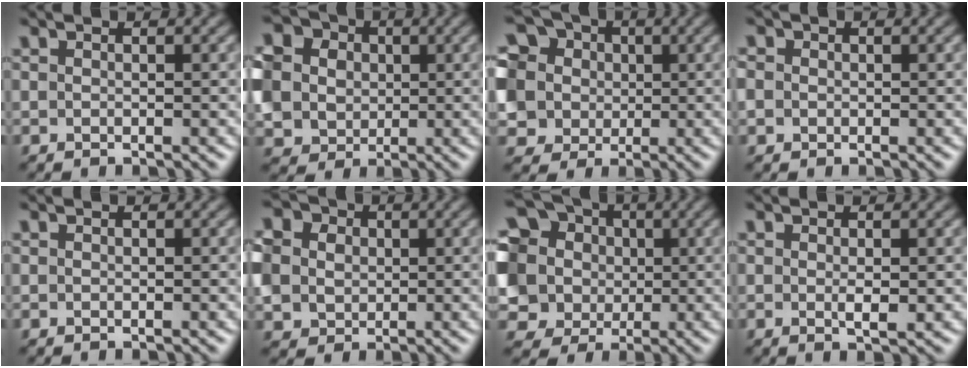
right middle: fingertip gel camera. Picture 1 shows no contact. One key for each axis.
{"total": 11.0, "fx": 0.5, "fy": 9.8, "fz": 5.1, "tx": -0.140, "ty": 0.015, "tz": -0.011}
{"total": 11.2, "fx": 1.5, "fy": 10.0, "fz": 4.8, "tx": -0.126, "ty": 0.021, "tz": 0.006}
{"total": 1.7, "fx": 0.2, "fy": 1.6, "fz": 0.6, "tx": -0.013, "ty": 0.005, "tz": -0.003}
{"total": 0.0}
{"total": 10.1, "fx": 1.2, "fy": 8.6, "fz": 5.2, "tx": -0.116, "ty": 0.019, "tz": 0.001}
{"total": 15.8, "fx": 2.8, "fy": 14.0, "fz": 6.6, "tx": -0.191, "ty": 0.028, "tz": 0.017}
{"total": 1.2, "fx": 0.0, "fy": 0.2, "fz": 1.2, "tx": -0.021, "ty": -0.004, "tz": -0.001}